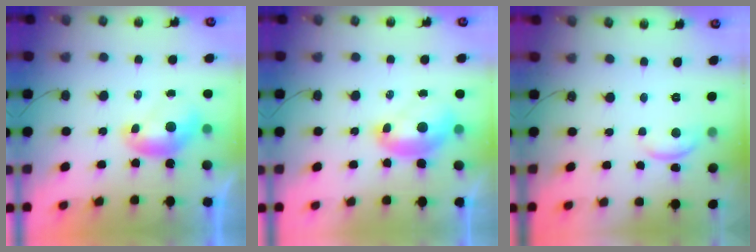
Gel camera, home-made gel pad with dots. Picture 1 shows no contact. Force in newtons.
{"total": 2.3, "press": 2.3, "slide": 0.6}
{"total": 2.4, "press": 2.4, "slide": 0.4}